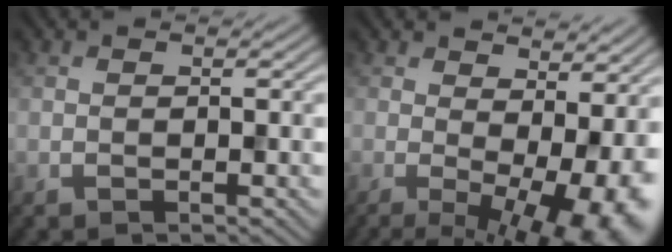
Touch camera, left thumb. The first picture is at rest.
{"total": 11.0, "force": [-1.2, 4.7, 9.9], "torque": [-0.132, -0.016, 0.011]}